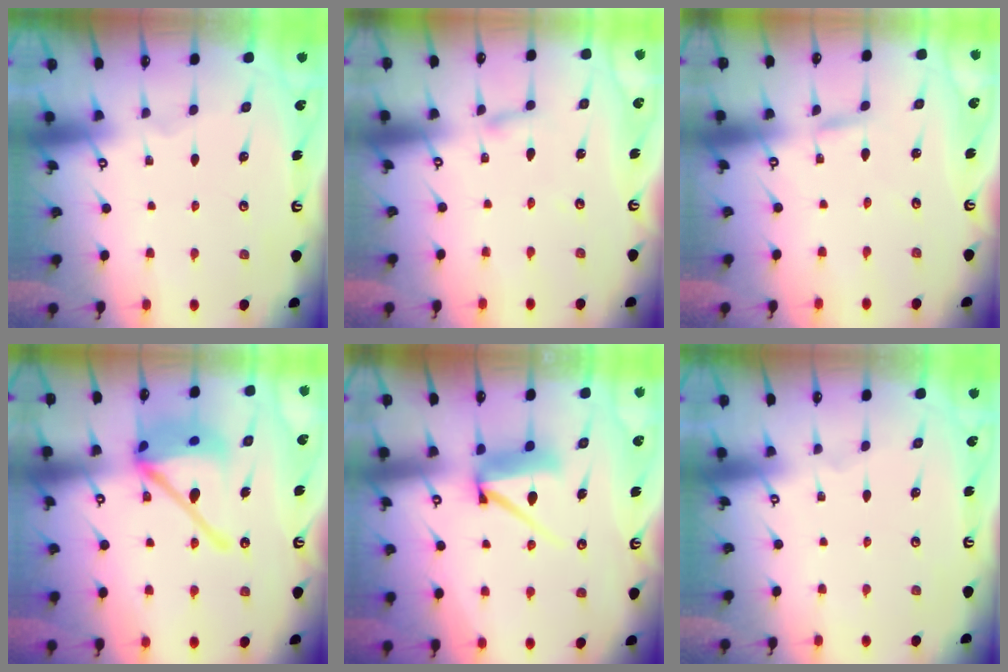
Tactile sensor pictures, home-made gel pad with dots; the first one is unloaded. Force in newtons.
{"total": 2.7, "press": 2.7, "slide": 0.2}
{"total": 2.4, "press": 2.4, "slide": 0.2}
{"total": 17.8, "press": 17.6, "slide": 3.0}
{"total": 8.8, "press": 8.7, "slide": 0.9}
{"total": 0.0}